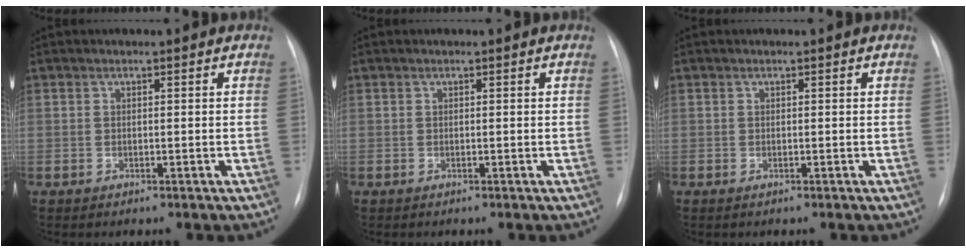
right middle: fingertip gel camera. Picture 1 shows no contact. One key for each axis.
{"total": 0.0}
{"total": 0.0}